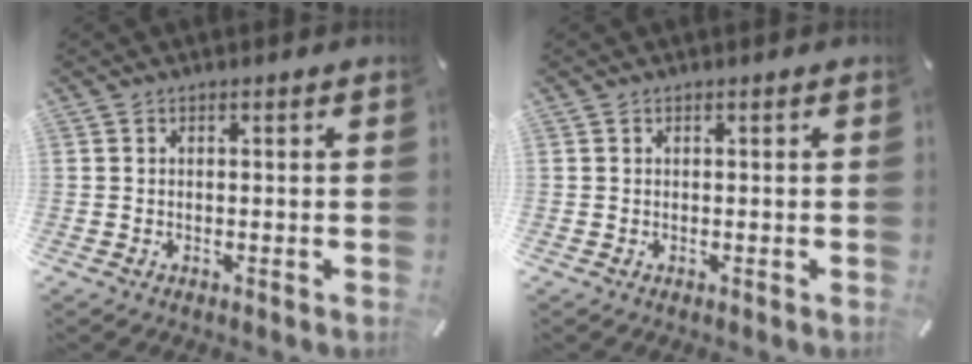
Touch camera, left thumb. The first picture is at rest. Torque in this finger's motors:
{"motor_torque": [0.00, 0.00, 0.00, 0.00, 0.00]}